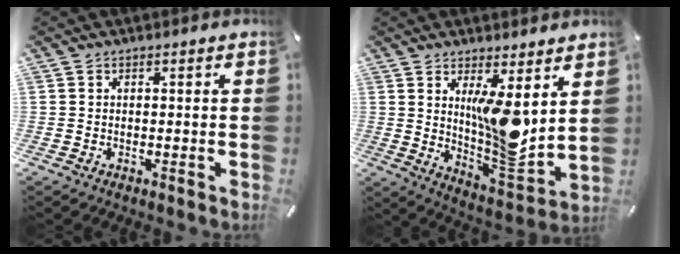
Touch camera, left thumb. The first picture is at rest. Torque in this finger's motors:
{"motor_torque": [2.54, 2.47, 1.81, -0.96, 0.36]}